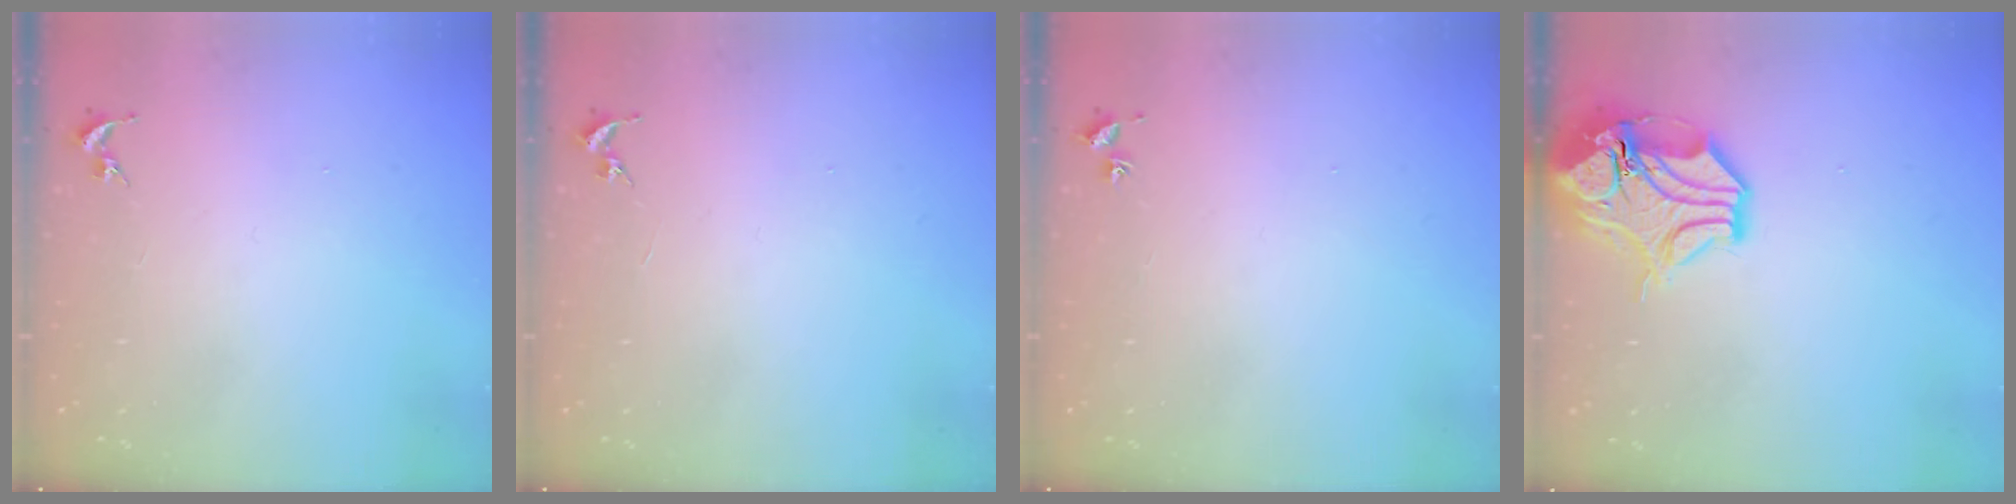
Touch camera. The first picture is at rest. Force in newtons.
{"total": 0.0}
{"total": 1.8, "press": 1.8, "slide": 0.2}
{"total": 15.1, "press": 14.9, "slide": 2.5}